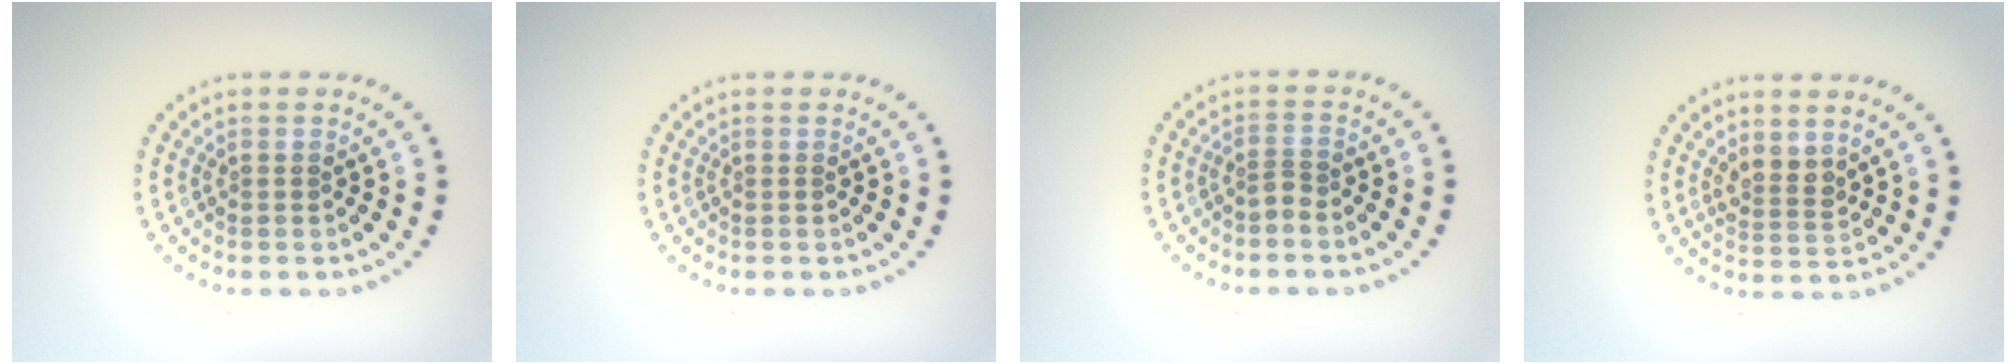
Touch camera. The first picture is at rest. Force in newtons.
{"total": 0.0}
{"total": 1.0, "press": 0.6, "slide": 0.8}
{"total": 2.0, "press": 1.7, "slide": 1.0}